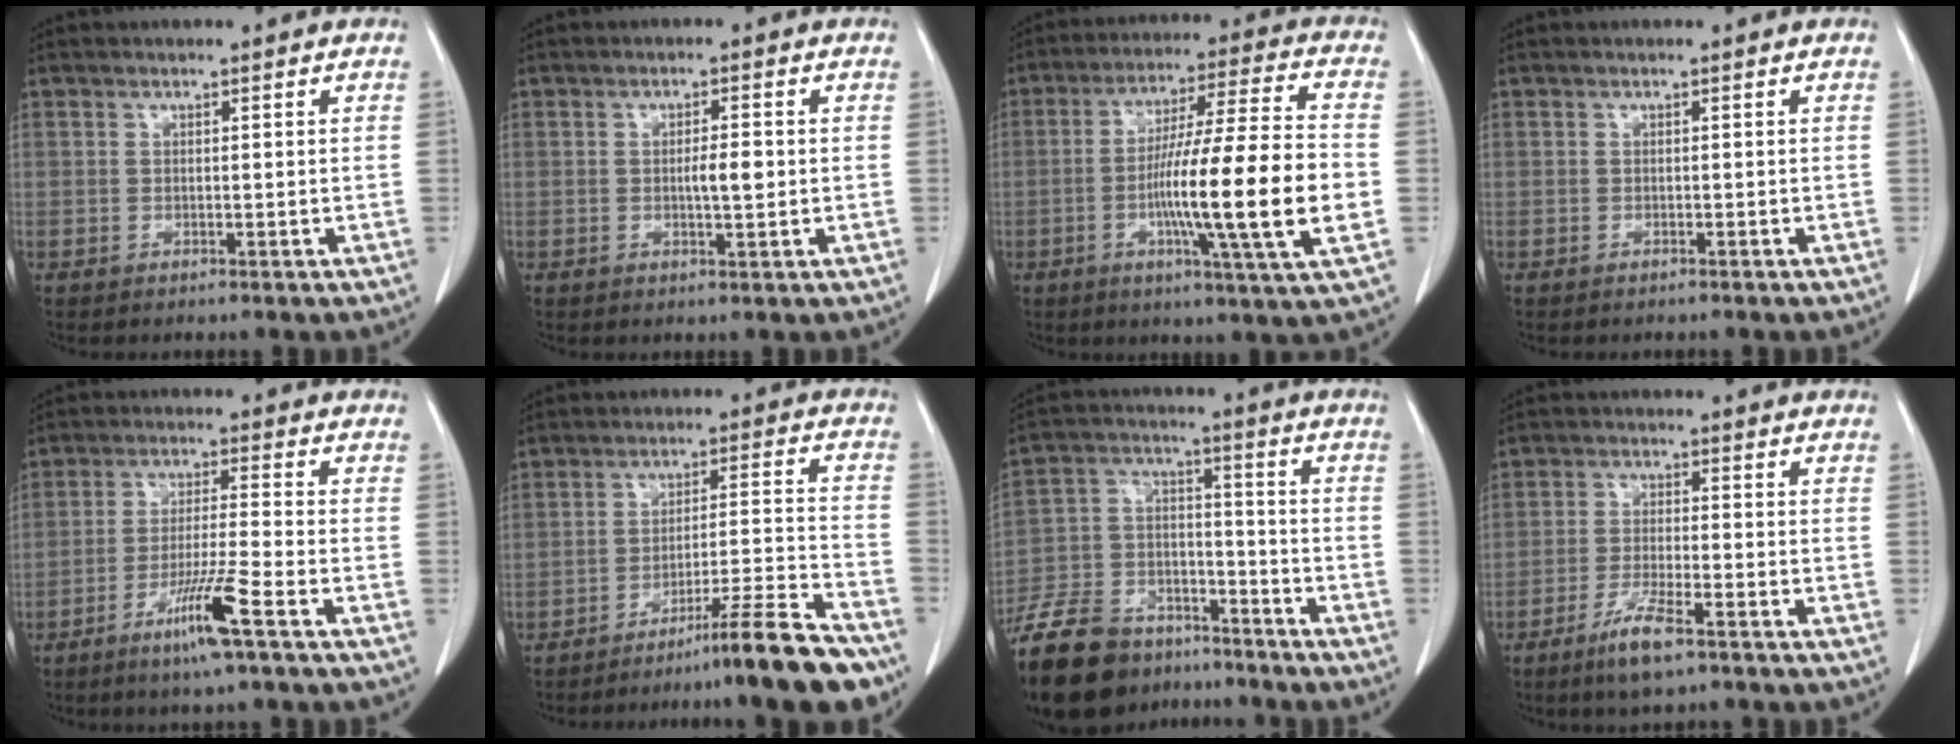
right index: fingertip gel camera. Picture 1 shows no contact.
{"total": 3.0, "force": [-0.1, 0.6, 3.0], "torque": [-0.051, -0.001, -0.001]}
{"total": 18.3, "force": [-3.5, -0.4, 17.9], "torque": [-0.292, -0.006, -0.064]}
{"total": 0.0}
{"total": 9.5, "force": [-5.3, -1.0, 7.9], "torque": [-0.147, -0.022, -0.103]}
{"total": 13.8, "force": [-11.2, -0.9, 8.0], "torque": [-0.094, 0.016, -0.172]}
{"total": 20.2, "force": [-16.1, 9.2, 8.1], "torque": [-0.200, -0.002, -0.274]}
{"total": 5.4, "force": [-3.7, 0.6, 3.9], "torque": [-0.080, -0.008, -0.067]}